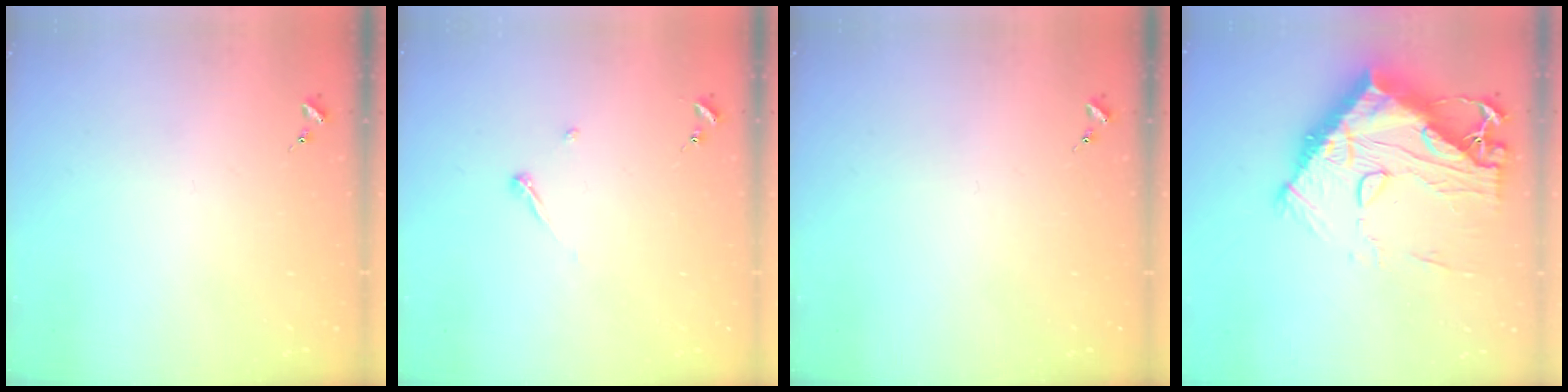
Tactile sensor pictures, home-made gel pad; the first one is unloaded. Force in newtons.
{"total": 3.6, "press": 3.6, "slide": 0.4}
{"total": 0.0}
{"total": 23.2, "press": 23.1, "slide": 2.2}